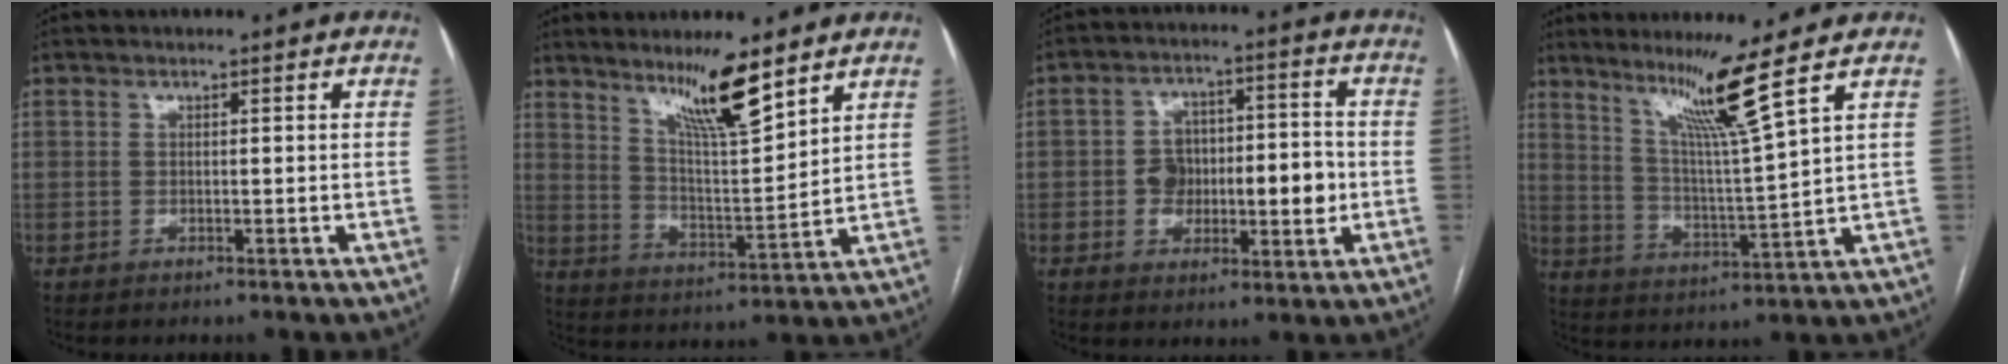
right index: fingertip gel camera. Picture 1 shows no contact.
{"total": 10.4, "force": [7.5, 0.5, 7.1], "torque": [-0.126, -0.013, 0.138]}
{"total": 10.6, "force": [-1.5, 5.6, 8.9], "torque": [-0.126, 0.030, -0.015]}
{"total": 10.1, "force": [6.8, -3.0, 6.9], "torque": [-0.119, -0.024, 0.121]}